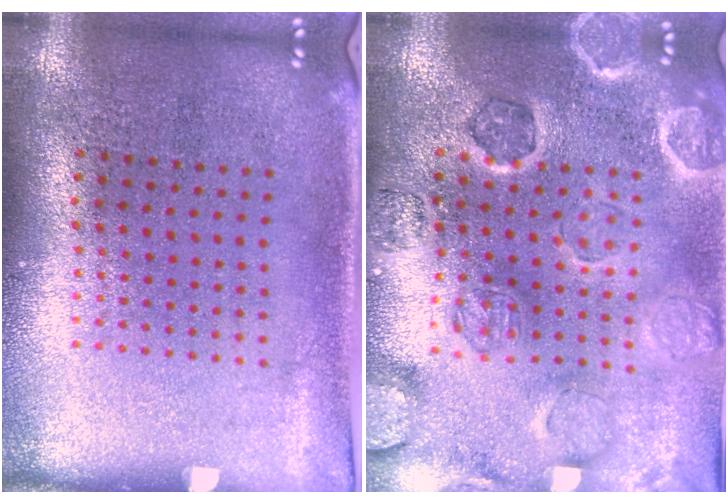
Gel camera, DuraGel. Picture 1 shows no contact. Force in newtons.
{"total": 1.6, "press": 1.6, "slide": 0.2}